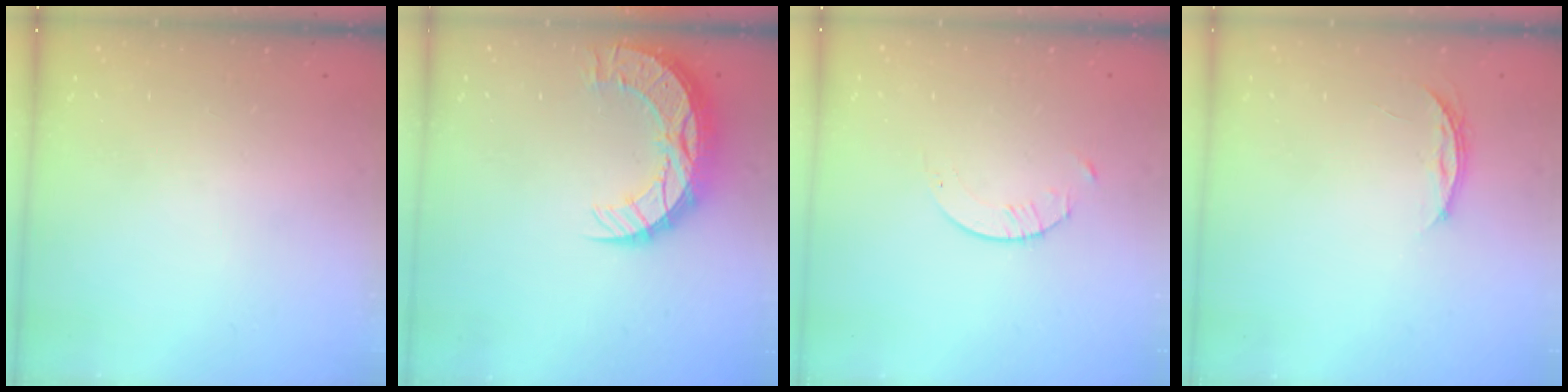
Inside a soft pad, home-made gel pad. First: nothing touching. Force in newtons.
{"total": 13.3, "press": 13.3, "slide": 0.9}
{"total": 2.1, "press": 2.1, "slide": 0.3}
{"total": 3.8, "press": 3.8, "slide": 0.5}